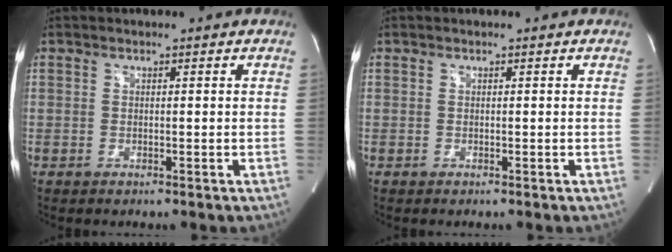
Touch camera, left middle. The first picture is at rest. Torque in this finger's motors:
{"motor_torque": [-0.01, 0.02, 0.00, -0.01]}